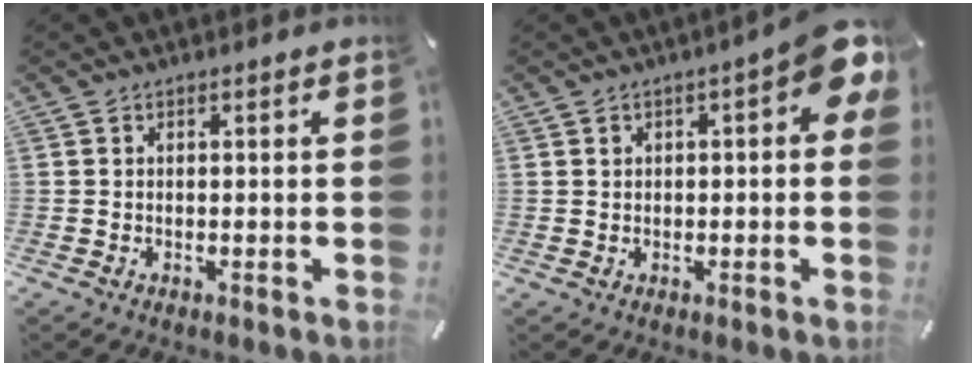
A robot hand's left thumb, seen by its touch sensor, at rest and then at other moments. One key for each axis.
{"total": 7.0, "fx": 1.7, "fy": 3.7, "fz": 5.7, "tx": -0.066, "ty": -0.004, "tz": 0.024}